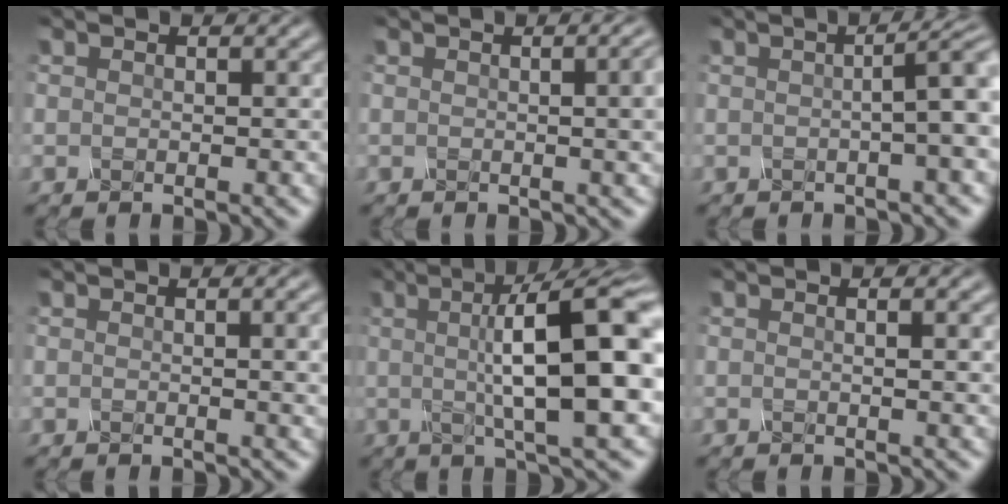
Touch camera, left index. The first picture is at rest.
{"total": 4.7, "force": [0.3, 1.9, 4.2], "torque": [-0.024, 0.012, 0.001]}
{"total": 4.7, "force": [0.2, 1.1, 4.5], "torque": [-0.047, 0.016, 0.000]}
{"total": 3.1, "force": [0.3, 1.0, 2.9], "torque": [-0.027, 0.006, 0.001]}
{"total": 13.1, "force": [1.3, 3.2, 12.7], "torque": [-0.169, 0.013, 0.016]}
{"total": 2.2, "force": [0.3, 0.7, 2.1], "torque": [-0.022, 0.006, -0.005]}